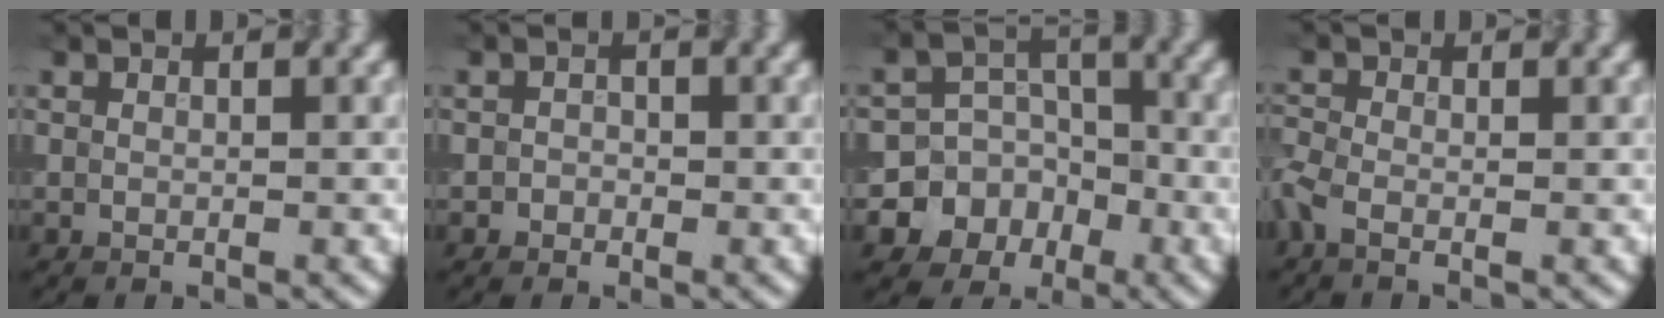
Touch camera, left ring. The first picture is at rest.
{"total": 0.9, "force": [-0.3, 0.9, 0.2], "torque": [0.008, -0.002, -0.010]}
{"total": 9.6, "force": [-4.3, 8.4, 1.4], "torque": [-0.015, -0.011, -0.086]}
{"total": 1.6, "force": [-0.8, 0.7, 1.2], "torque": [-0.033, -0.004, -0.027]}